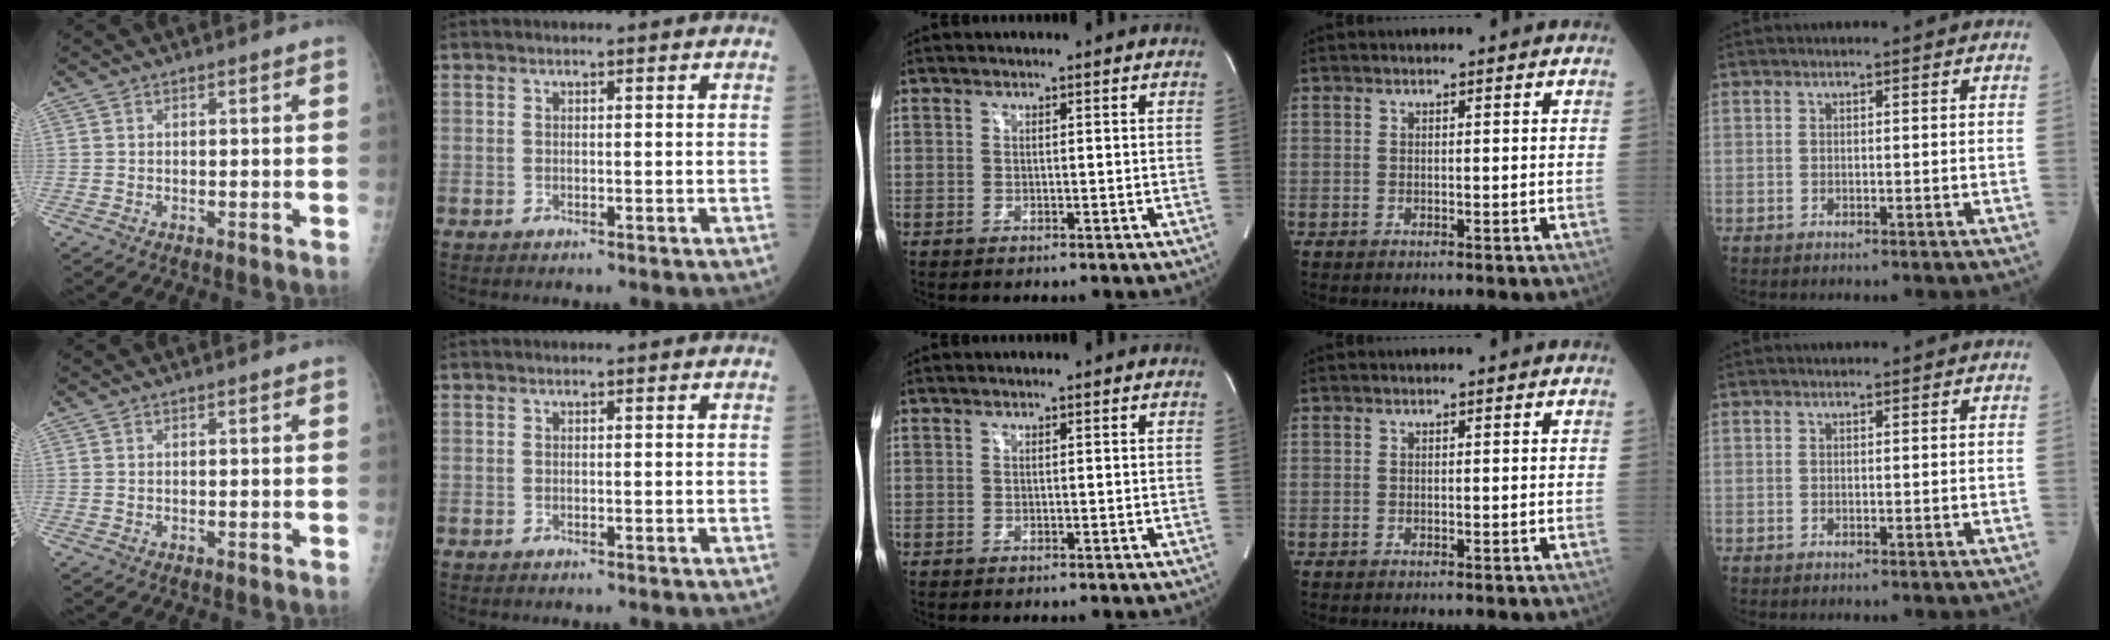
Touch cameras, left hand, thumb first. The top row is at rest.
{}